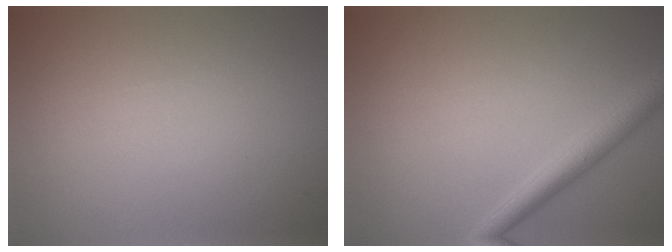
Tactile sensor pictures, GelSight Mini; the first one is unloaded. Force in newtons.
{"total": 3.0, "press": 3.0, "slide": 0.0}